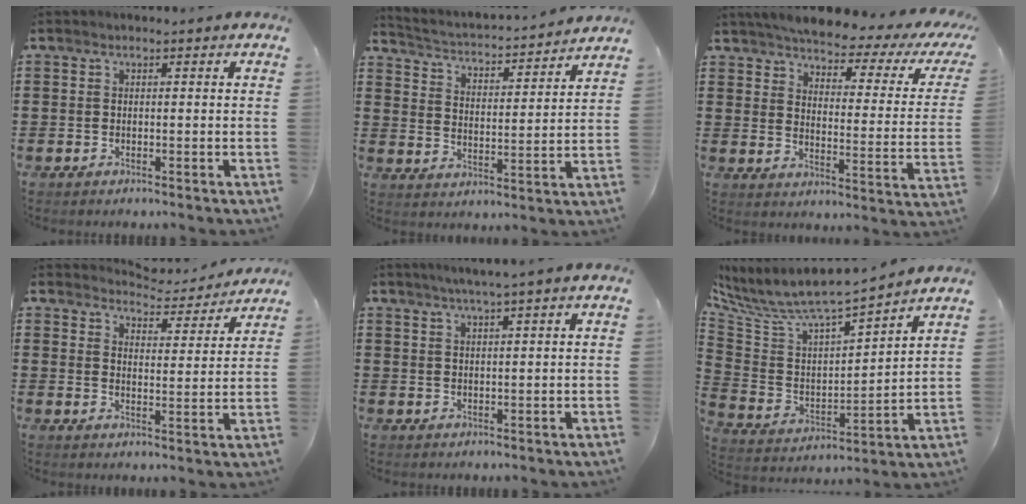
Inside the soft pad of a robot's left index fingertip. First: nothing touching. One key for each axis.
{"total": 2.3, "fx": 2.3, "fy": -0.1, "fz": 0.3, "tx": -0.025, "ty": -0.031, "tz": 0.027}
{"total": 4.1, "fx": 3.6, "fy": 0.3, "fz": 2.1, "tx": -0.064, "ty": -0.029, "tz": 0.054}
{"total": 4.3, "fx": 4.2, "fy": 0.5, "fz": 0.3, "tx": -0.018, "ty": -0.027, "tz": 0.072}
{"total": 2.0, "fx": 1.3, "fy": -0.5, "fz": 1.4, "tx": -0.028, "ty": -0.002, "tz": 0.024}
{"total": 6.4, "fx": 5.7, "fy": 1.2, "fz": 2.5, "tx": -0.080, "ty": -0.051, "tz": 0.090}